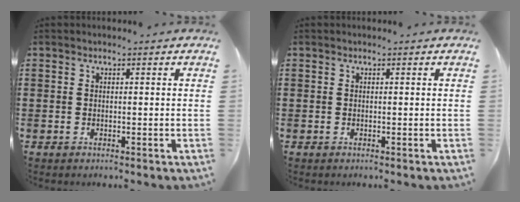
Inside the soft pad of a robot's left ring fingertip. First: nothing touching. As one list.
[{"total": 0.0}]